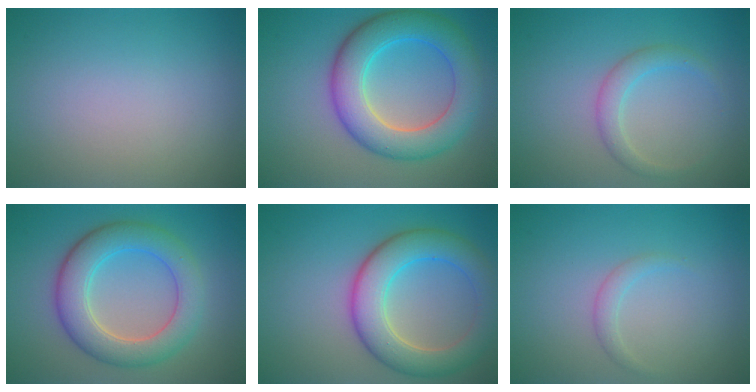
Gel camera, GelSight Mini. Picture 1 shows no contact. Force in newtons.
{"total": 7.7, "press": 7.7, "slide": 0.0}
{"total": 2.0, "press": 2.0, "slide": 0.2}
{"total": 6.4, "press": 6.4, "slide": 0.2}
{"total": 6.9, "press": 6.9, "slide": 0.4}
{"total": 1.1, "press": 1.1, "slide": 0.1}